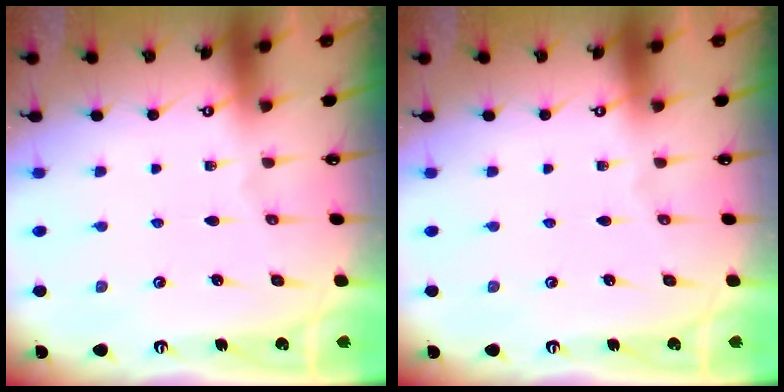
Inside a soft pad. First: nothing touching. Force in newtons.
{"total": 0.0}